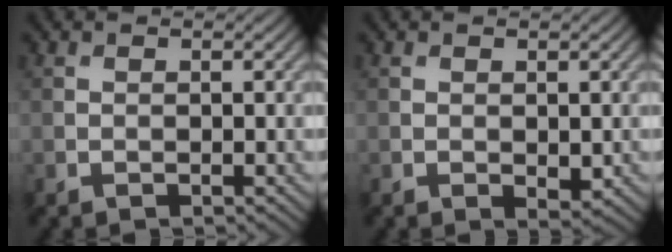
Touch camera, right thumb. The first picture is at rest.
{"total": 1.4, "force": [-0.1, 0.7, 1.2], "torque": [-0.017, -0.008, 0.001]}